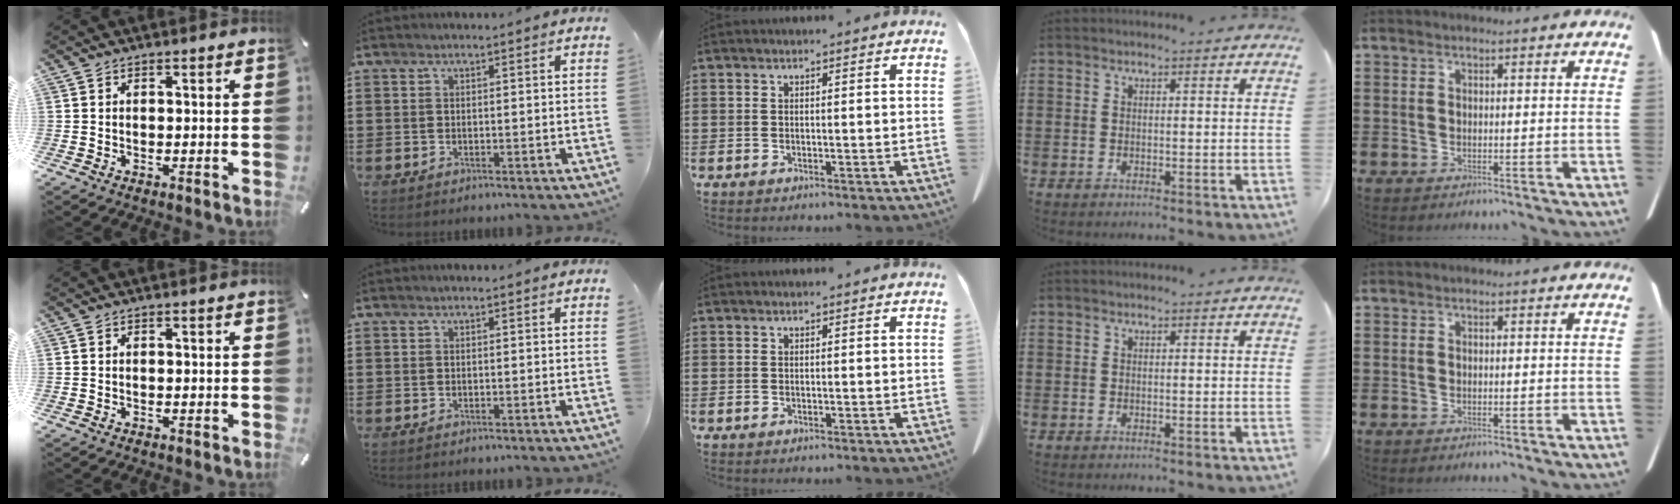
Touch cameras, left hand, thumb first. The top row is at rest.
{}